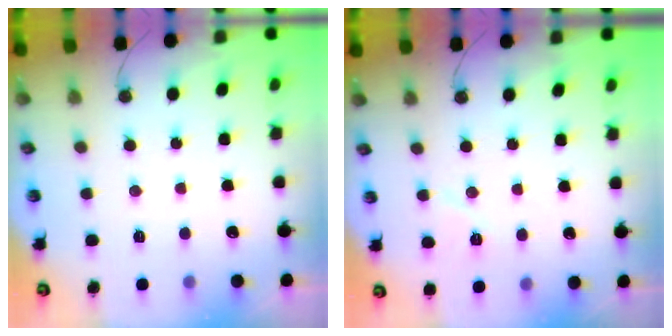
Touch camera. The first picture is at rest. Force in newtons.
{"total": 6.0, "press": 5.9, "slide": 1.1}